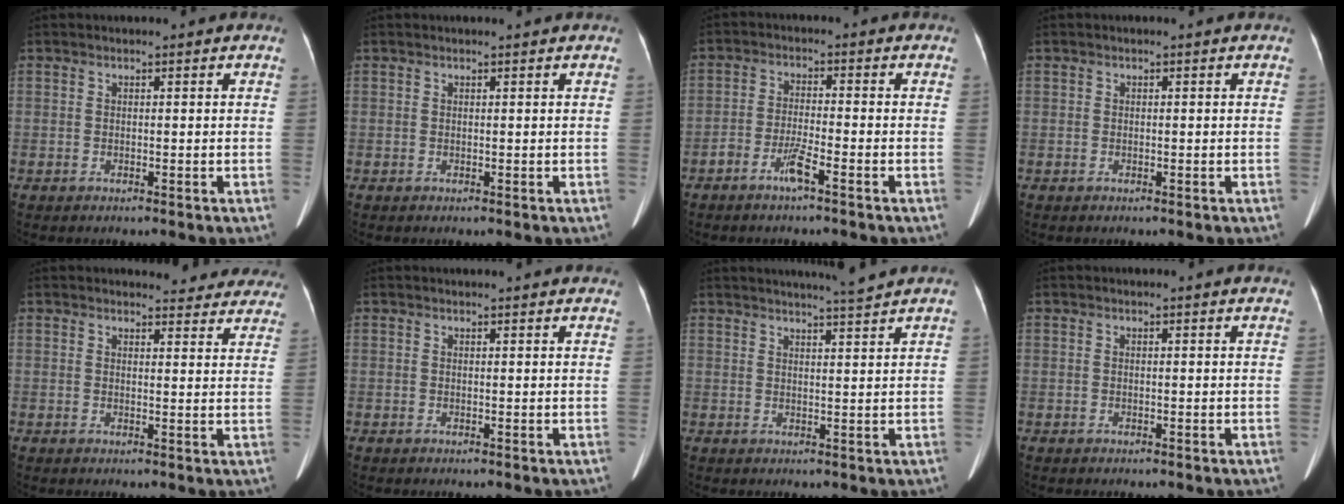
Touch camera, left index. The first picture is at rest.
{"total": 1.1, "force": [1.1, -0.1, 0.3], "torque": [-0.010, 0.009, 0.016]}
{"total": 4.0, "force": [-3.2, 0.0, 2.3], "torque": [-0.049, -0.017, -0.058]}
{"total": 0.0}
{"total": 11.5, "force": [11.0, 3.0, 1.5], "torque": [0.021, -0.024, 0.096]}
{"total": 6.5, "force": [6.1, 0.8, 2.1], "torque": [-0.028, 0.019, 0.058]}
{"total": 5.4, "force": [4.9, -1.5, 1.6], "torque": [-0.028, -0.007, 0.069]}
{"total": 2.0, "force": [2.0, 0.1, 0.5], "torque": [-0.013, 0.008, 0.016]}